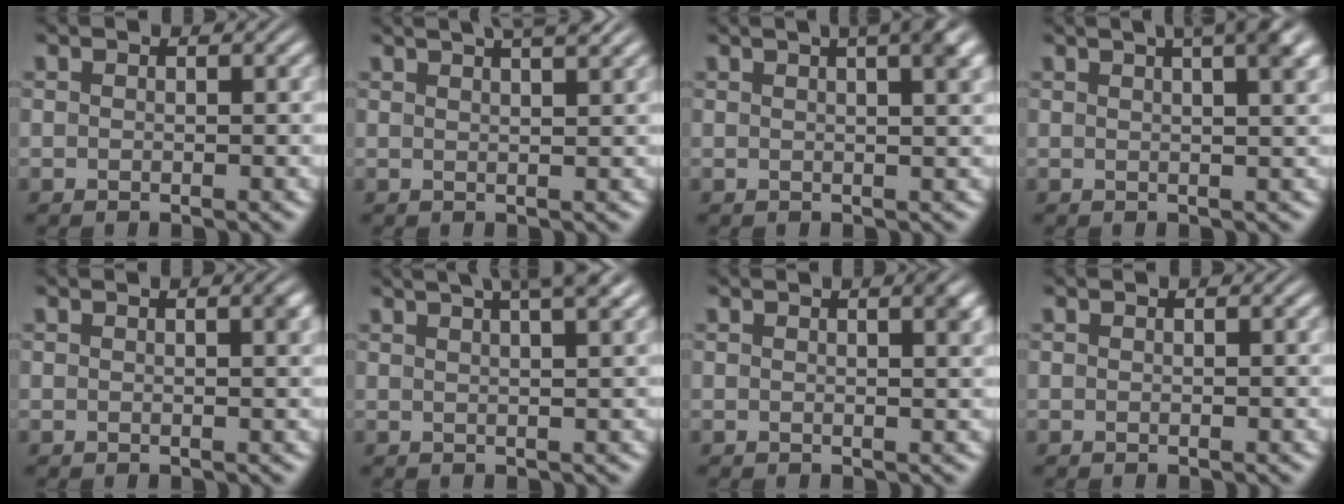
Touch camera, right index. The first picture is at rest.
{"total": 5.4, "force": [3.7, 1.5, 3.6], "torque": [-0.034, 0.020, 0.050]}
{"total": 7.1, "force": [3.5, 2.7, 5.5], "torque": [-0.055, 0.025, 0.042]}
{"total": 8.6, "force": [4.5, 3.5, 6.4], "torque": [-0.073, 0.026, 0.058]}
{"total": 0.9, "force": [0.3, -0.1, 0.8], "torque": [-0.002, 0.000, 0.004]}
{"total": 8.1, "force": [5.0, 3.1, 5.5], "torque": [-0.067, 0.026, 0.068]}
{"total": 1.6, "force": [0.7, -0.1, 1.4], "torque": [-0.007, -0.001, 0.010]}
{"total": 0.0}